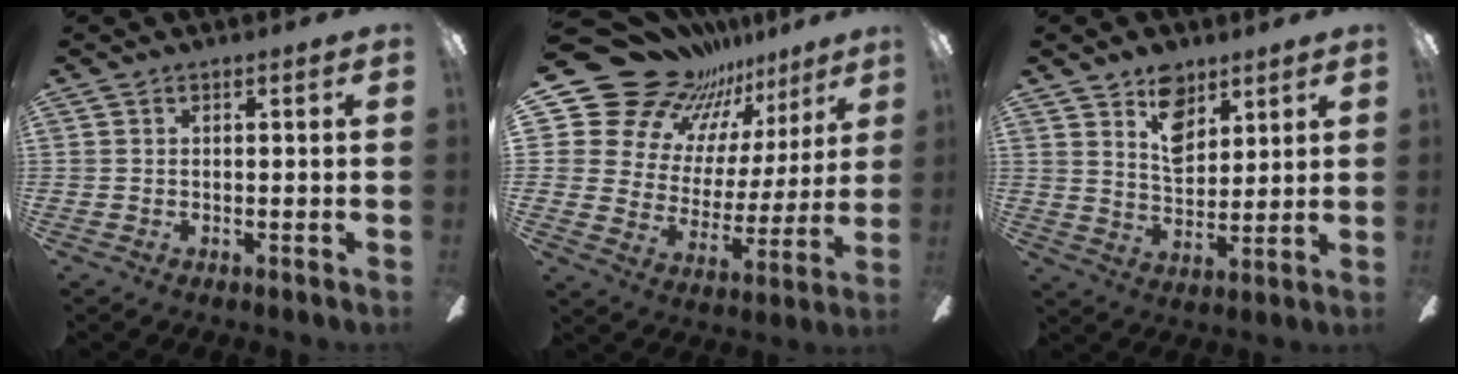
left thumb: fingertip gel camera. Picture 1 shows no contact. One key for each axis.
{"total": 20.2, "fx": 15.7, "fy": 11.9, "fz": 4.2, "tx": -0.088, "ty": -0.125, "tz": 0.307}
{"total": 9.9, "fx": 6.4, "fy": 6.0, "fz": 4.7, "tx": -0.063, "ty": -0.024, "tz": 0.114}